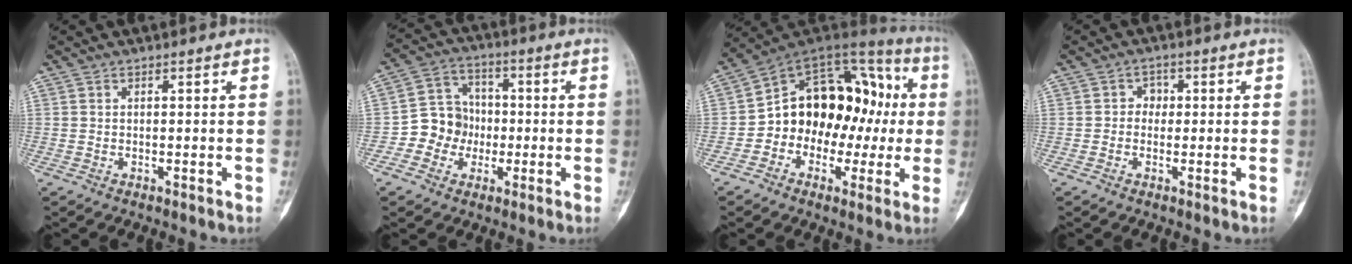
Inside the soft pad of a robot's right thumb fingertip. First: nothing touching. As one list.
[{"total": 9.1, "force": [-1.9, 8.4, 2.9], "torque": [-0.006, 0.030, -0.044]}, {"total": 19.9, "force": [-1.1, 14.4, 13.8], "torque": [-0.146, 0.071, -0.018]}, {"total": 2.3, "force": [0.0, 2.1, 1.0], "torque": [0.005, 0.008, -0.009]}]